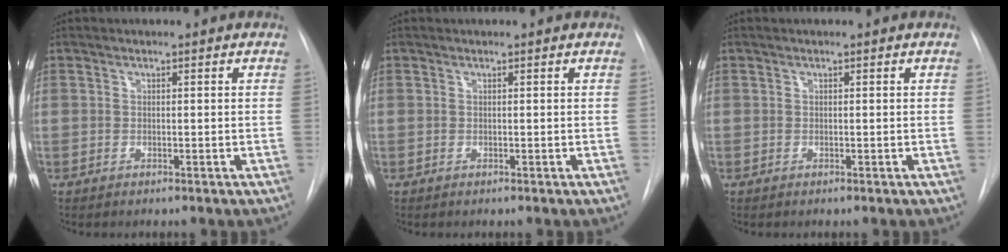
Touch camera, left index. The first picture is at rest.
{"total": 0.0}
{"total": 0.0}